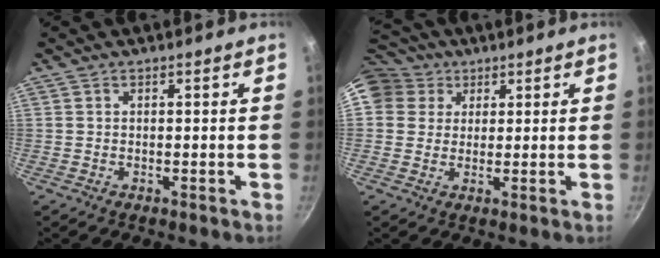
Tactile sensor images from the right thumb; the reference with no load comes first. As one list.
[{"total": 11.3, "force": [4.6, 9.5, 3.9], "torque": [-0.062, 0.016, 0.074]}]